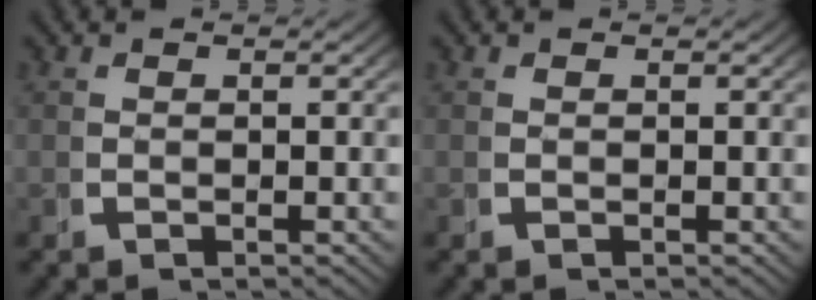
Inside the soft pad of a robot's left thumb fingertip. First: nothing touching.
{"total": 0.0}